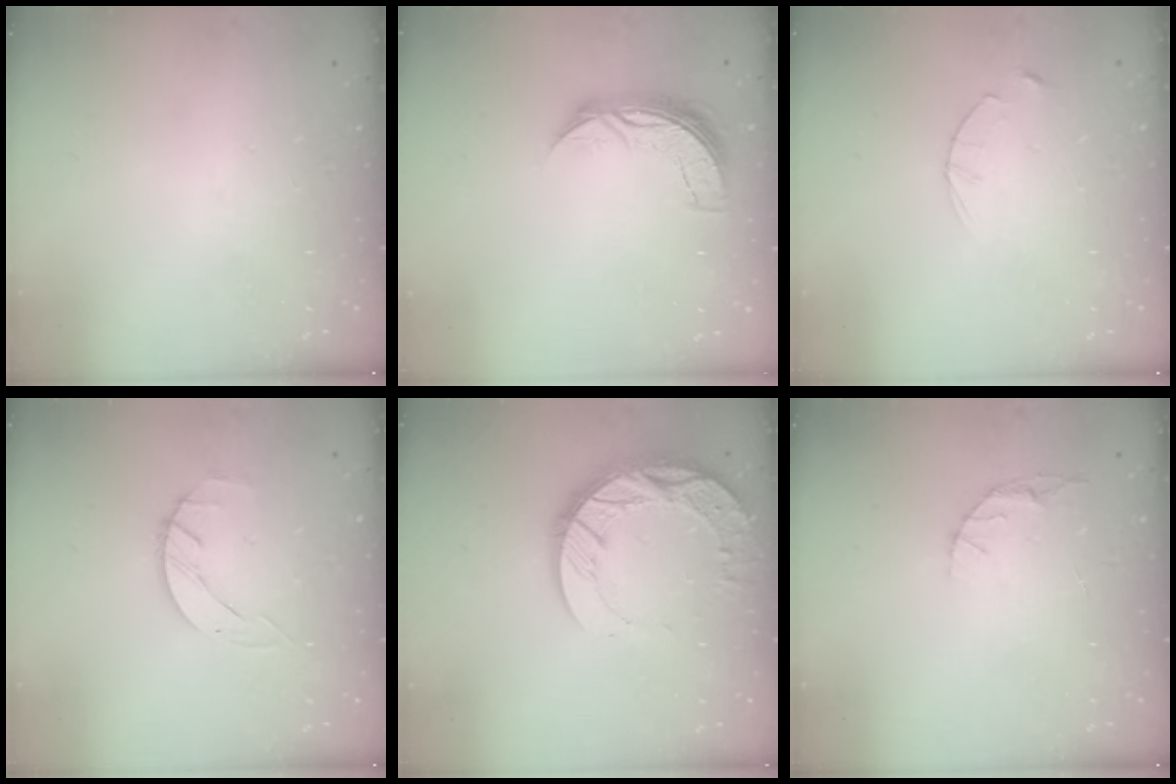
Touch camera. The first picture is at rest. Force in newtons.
{"total": 7.1, "press": 7.1, "slide": 0.4}
{"total": 2.8, "press": 2.8, "slide": 0.4}
{"total": 2.0, "press": 2.0, "slide": 0.3}
{"total": 14.6, "press": 14.5, "slide": 1.1}
{"total": 3.5, "press": 3.5, "slide": 0.4}